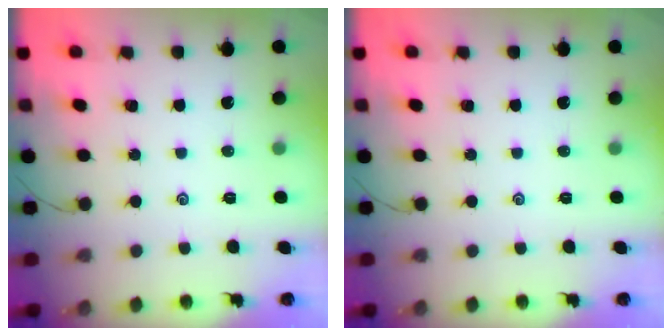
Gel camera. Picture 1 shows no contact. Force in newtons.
{"total": 0.0}